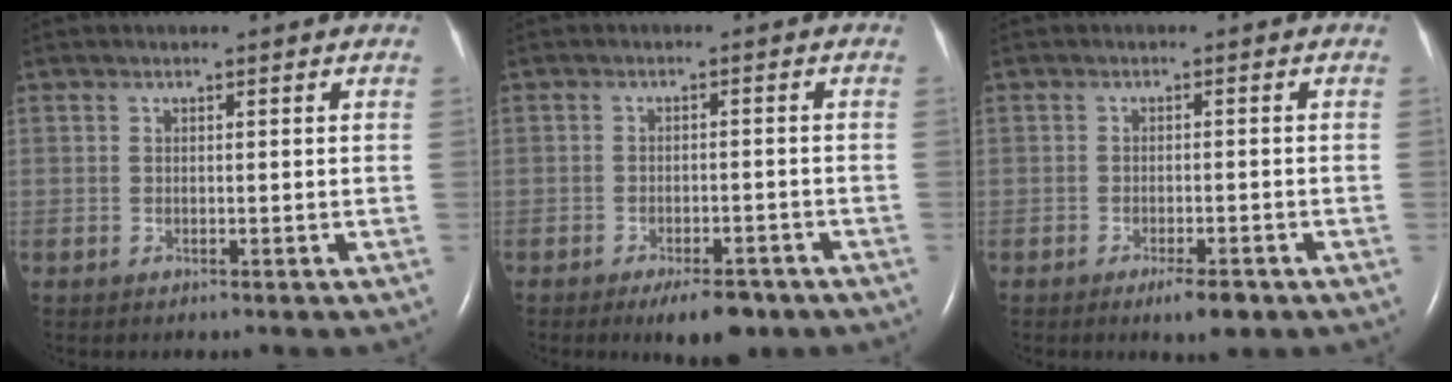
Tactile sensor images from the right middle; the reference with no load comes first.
{"total": 5.5, "force": [-3.9, 1.8, 3.4], "torque": [-0.049, -0.002, -0.054]}
{"total": 3.5, "force": [-2.3, 0.7, 2.6], "torque": [-0.042, -0.004, -0.032]}